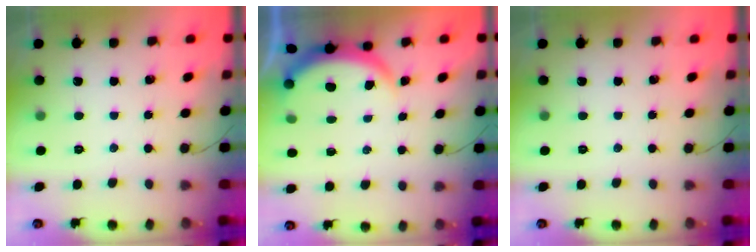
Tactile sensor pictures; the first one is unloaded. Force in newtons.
{"total": 4.0, "press": 4.0, "slide": 0.4}
{"total": 0.0}